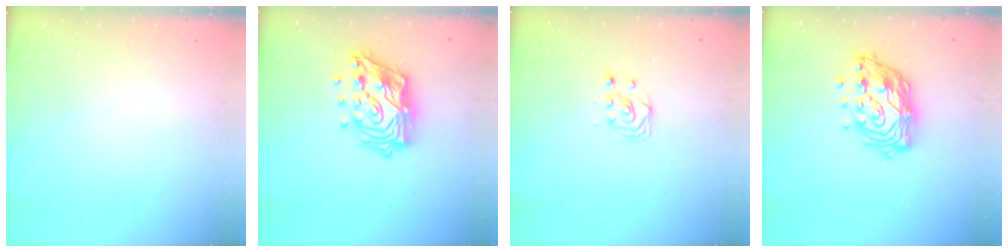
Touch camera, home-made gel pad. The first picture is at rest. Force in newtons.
{"total": 17.5, "press": 17.3, "slide": 2.1}
{"total": 3.3, "press": 3.3, "slide": 0.1}
{"total": 14.9, "press": 14.9, "slide": 1.3}